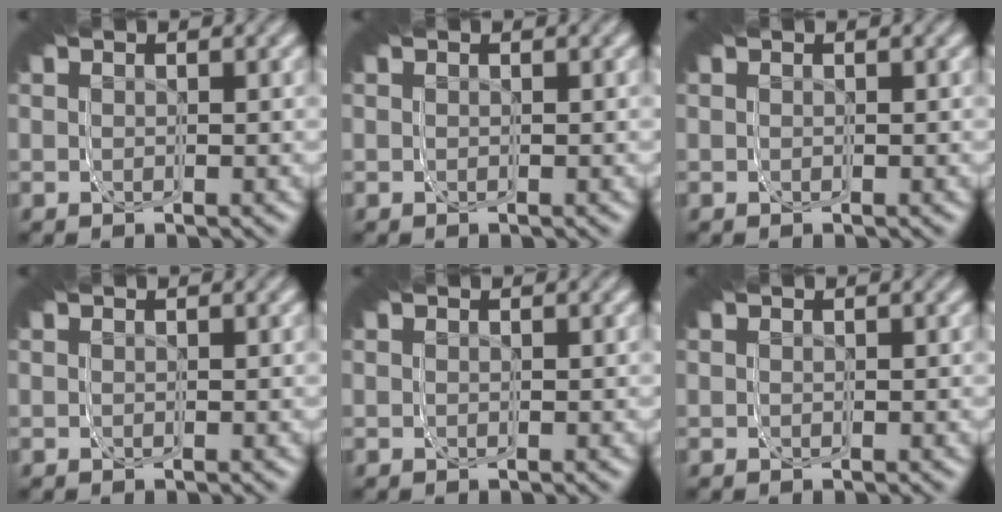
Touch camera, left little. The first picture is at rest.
{"total": 0.0}
{"total": 0.0}
{"total": 0.0}
{"total": 0.0}
{"total": 0.0}